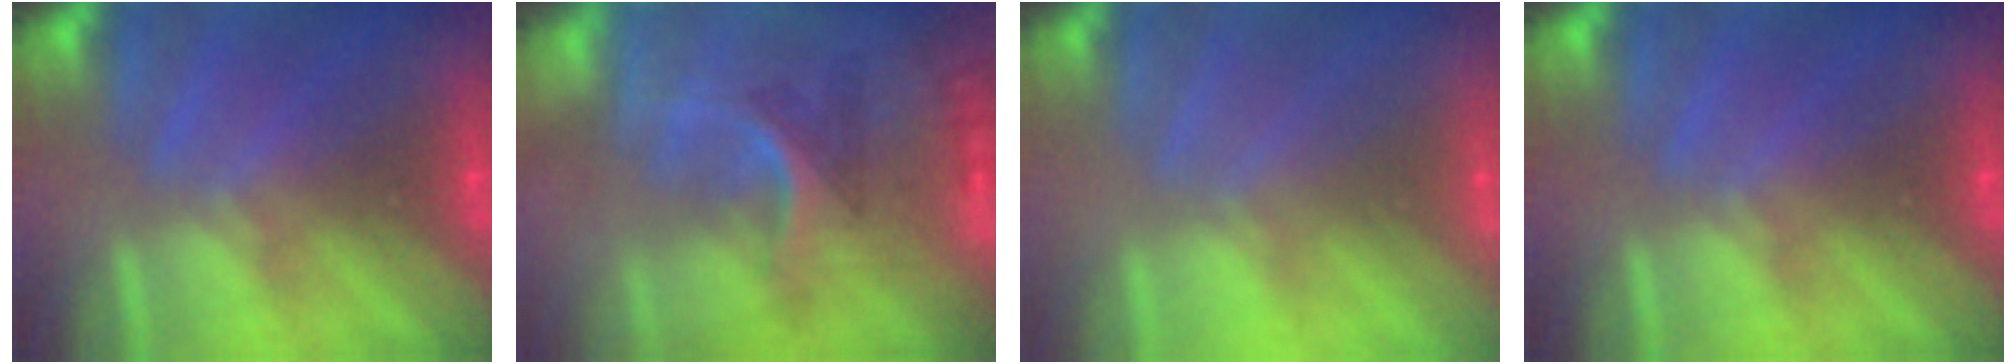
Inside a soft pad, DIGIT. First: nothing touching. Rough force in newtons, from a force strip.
{"total": 2.9}
{"total": 2.8}
{"total": 0.0}